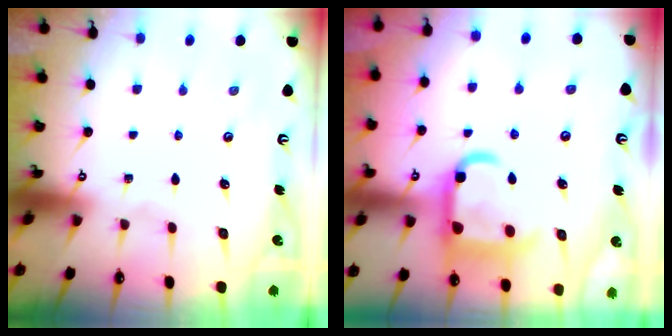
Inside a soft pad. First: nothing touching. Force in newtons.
{"total": 15.7, "press": 15.6, "slide": 1.6}